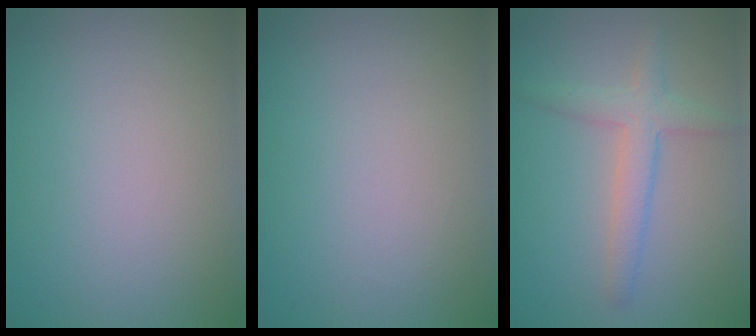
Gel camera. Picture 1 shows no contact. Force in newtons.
{"total": 0.0}
{"total": 2.8, "press": 2.8, "slide": 0.2}